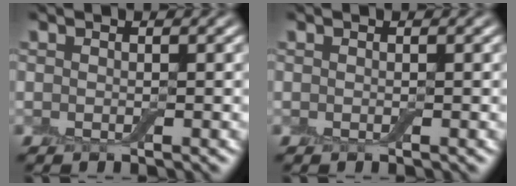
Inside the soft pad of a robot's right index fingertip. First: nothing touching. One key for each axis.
{"total": 0.0}